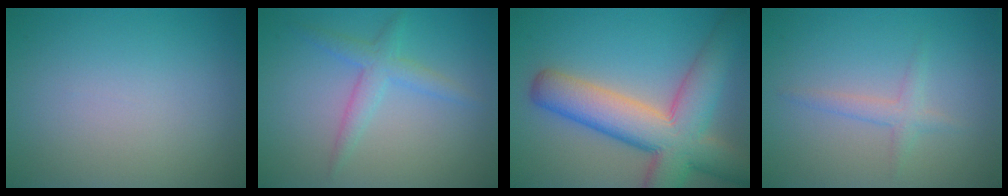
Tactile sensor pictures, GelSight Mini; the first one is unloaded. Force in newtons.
{"total": 2.4, "press": 2.4, "slide": 0.1}
{"total": 10.3, "press": 10.3, "slide": 0.5}
{"total": 1.7, "press": 1.7, "slide": 0.1}